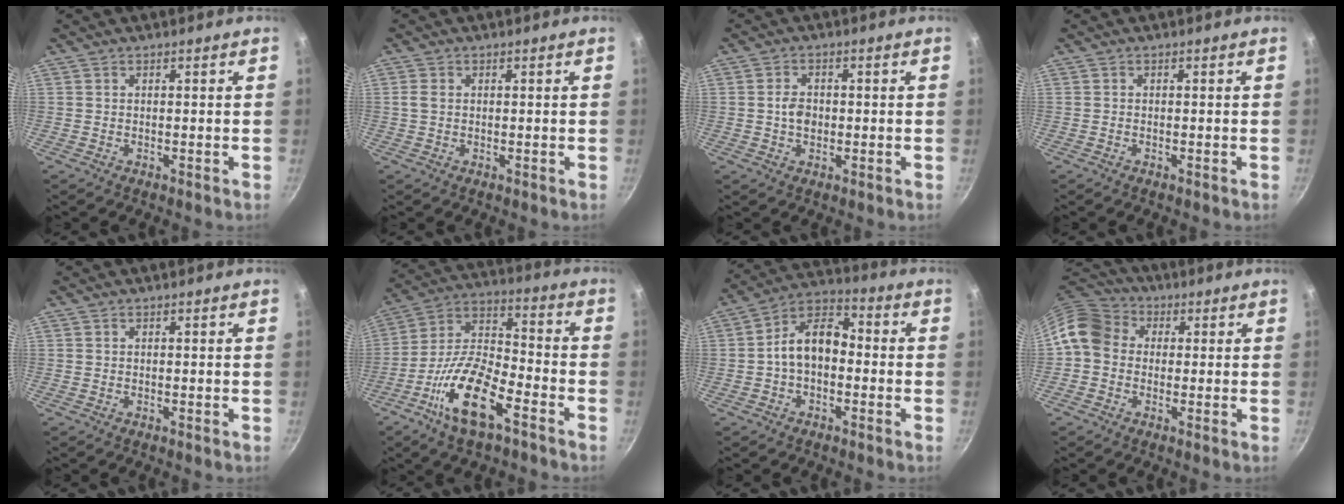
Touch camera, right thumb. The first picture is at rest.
{"total": 1.7, "force": [0.2, 1.2, 1.2], "torque": [-0.026, 0.004, 0.003]}
{"total": 3.5, "force": [-0.2, 2.6, 2.3], "torque": [-0.029, 0.006, -0.006]}
{"total": 0.0}
{"total": 0.0}
{"total": 16.5, "force": [-8.5, 6.4, 12.7], "torque": [-0.235, 0.049, -0.172]}
{"total": 10.3, "force": [-1.2, 6.8, 7.7], "torque": [-0.104, 0.045, -0.039]}
{"total": 9.2, "force": [0.5, 7.9, 4.8], "torque": [-0.067, 0.025, -0.014]}